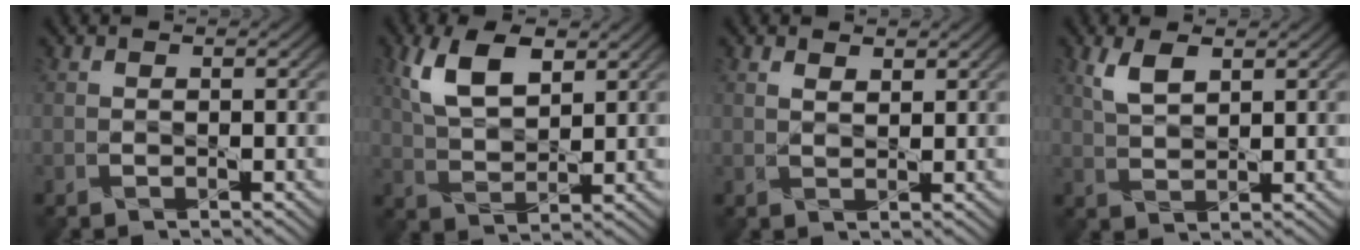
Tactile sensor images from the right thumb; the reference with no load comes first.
{"total": 7.5, "force": [3.7, 3.5, 5.5], "torque": [-0.124, 0.007, 0.071]}
{"total": 1.4, "force": [1.2, 0.3, 0.6], "torque": [-0.017, -0.002, 0.025]}
{"total": 3.8, "force": [2.2, 1.4, 2.7], "torque": [-0.070, 0.004, 0.046]}